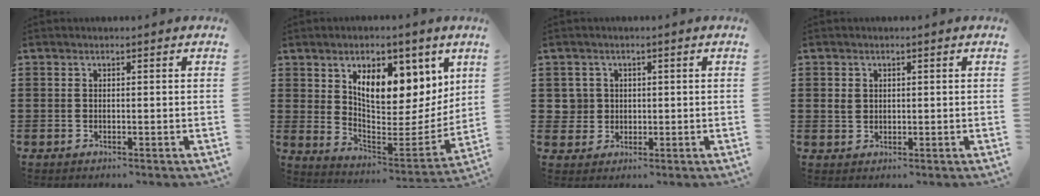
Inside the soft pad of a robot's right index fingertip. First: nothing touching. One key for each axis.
{"total": 10.3, "fx": 6.4, "fy": 5.2, "fz": 6.1, "tx": -0.103, "ty": -0.036, "tz": 0.108}
{"total": 3.0, "fx": 0.4, "fy": 2.9, "fz": 0.6, "tx": -0.026, "ty": 0.010, "tz": 0.006}
{"total": 1.7, "fx": 0.5, "fy": 1.4, "fz": 0.8, "tx": -0.019, "ty": 0.006, "tz": 0.009}